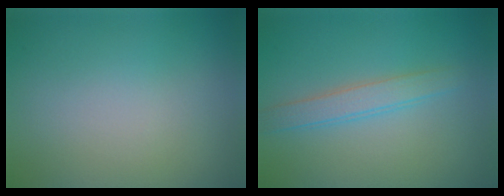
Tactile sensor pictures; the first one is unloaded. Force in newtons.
{"total": 2.4, "press": 2.4, "slide": 0.1}